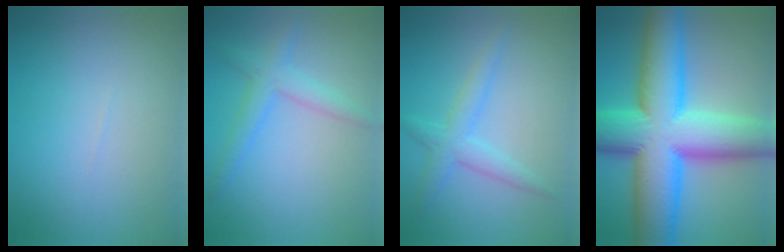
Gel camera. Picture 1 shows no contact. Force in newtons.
{"total": 2.8, "press": 2.8, "slide": 0.1}
{"total": 2.8, "press": 2.8, "slide": 0.1}
{"total": 16.5, "press": 16.5, "slide": 0.2}